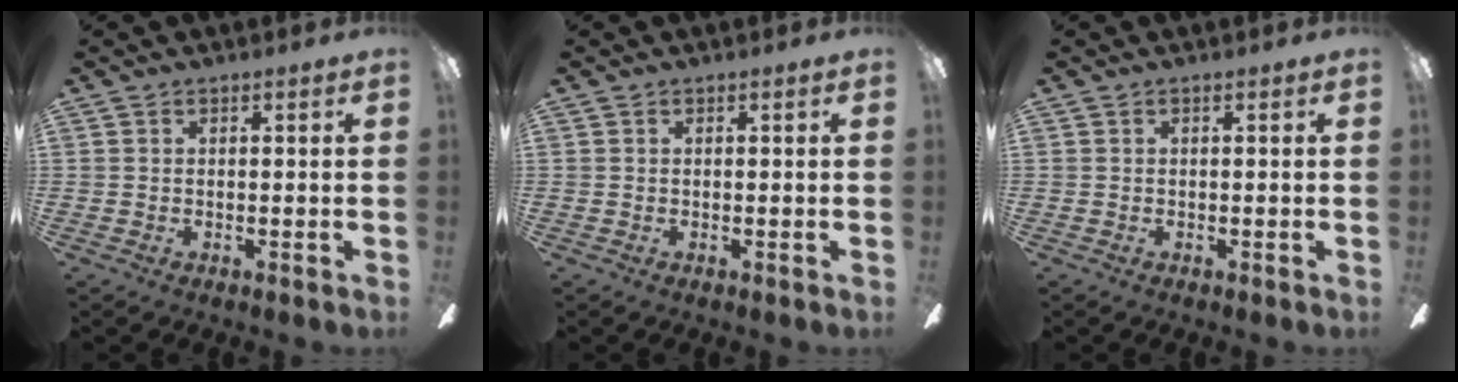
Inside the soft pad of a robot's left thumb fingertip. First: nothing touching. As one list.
[{"total": 0.0}, {"total": 0.0}]